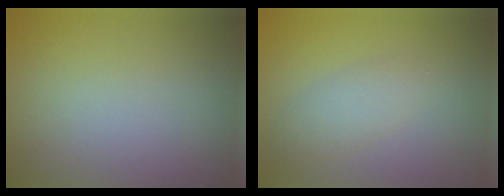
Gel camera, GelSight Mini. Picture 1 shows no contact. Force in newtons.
{"total": 2.2, "press": 2.2, "slide": 0.1}